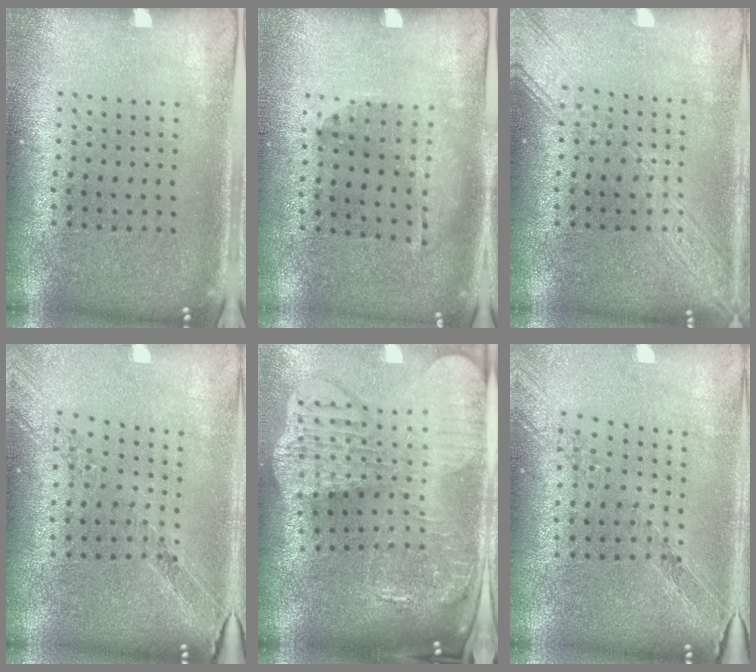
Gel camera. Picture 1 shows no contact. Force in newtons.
{"total": 1.3, "press": 0.8, "slide": 1.0}
{"total": 3.2, "press": 3.2, "slide": 0.4}
{"total": 1.1, "press": 1.0, "slide": 0.0}
{"total": 4.4, "press": 3.3, "slide": 2.9}
{"total": 1.1, "press": 1.1, "slide": 0.2}